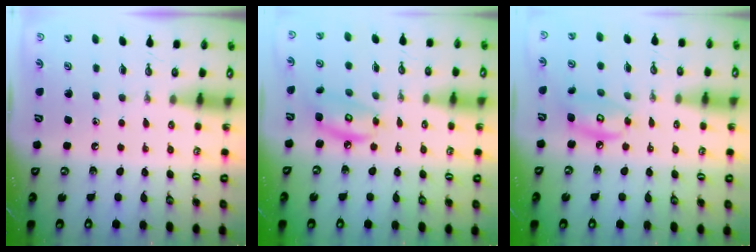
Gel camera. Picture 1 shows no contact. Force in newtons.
{"total": 7.9, "press": 7.9, "slide": 0.6}
{"total": 8.6, "press": 8.6, "slide": 0.5}